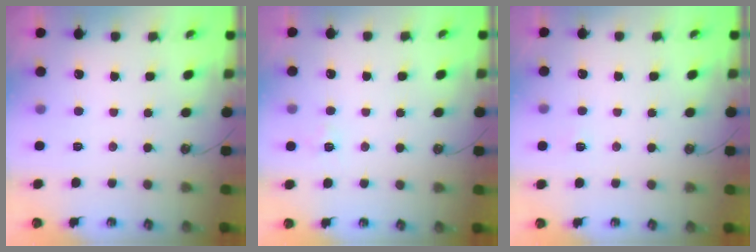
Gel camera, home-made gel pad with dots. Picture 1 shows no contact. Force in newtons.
{"total": 4.0, "press": 3.9, "slide": 0.4}
{"total": 3.3, "press": 3.3, "slide": 0.4}